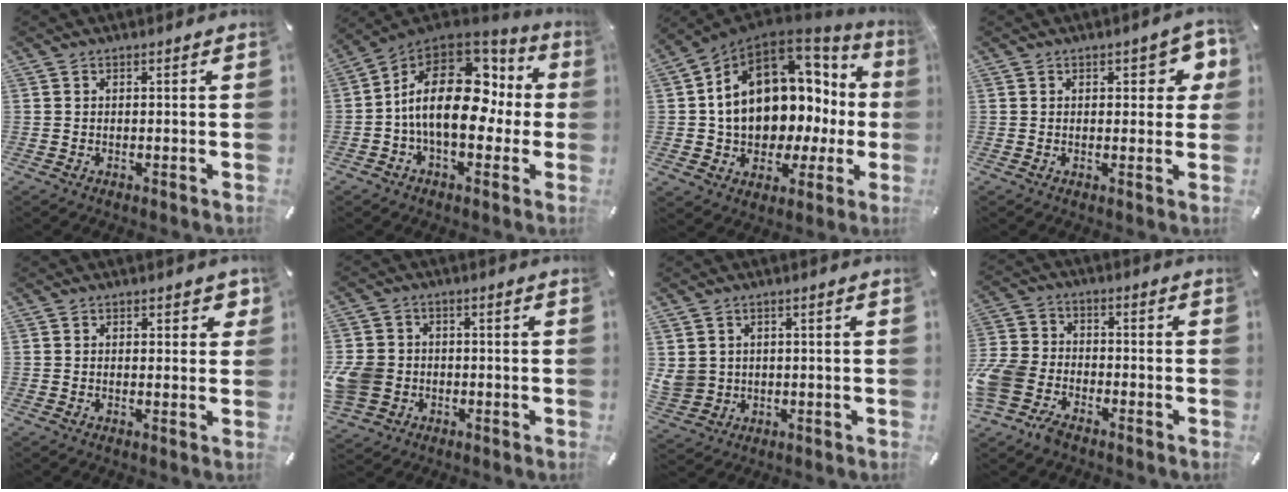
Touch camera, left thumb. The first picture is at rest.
{"total": 22.3, "force": [1.2, 12.9, 18.1], "torque": [-0.311, 0.004, 0.028]}
{"total": 16.3, "force": [3.3, 12.1, 10.3], "torque": [-0.174, -0.035, 0.061]}
{"total": 6.0, "force": [2.0, 3.0, 4.8], "torque": [-0.055, -0.002, 0.027]}
{"total": 2.2, "force": [0.9, 1.3, 1.5], "torque": [-0.007, -0.003, 0.009]}
{"total": 7.9, "force": [-1.6, 7.1, 3.0], "torque": [-0.082, 0.014, -0.029]}
{"total": 5.2, "force": [1.1, 5.0, 0.8], "torque": [-0.031, -0.001, 0.020]}
{"total": 10.1, "force": [-6.5, 6.4, 4.2], "torque": [-0.098, 0.037, -0.124]}